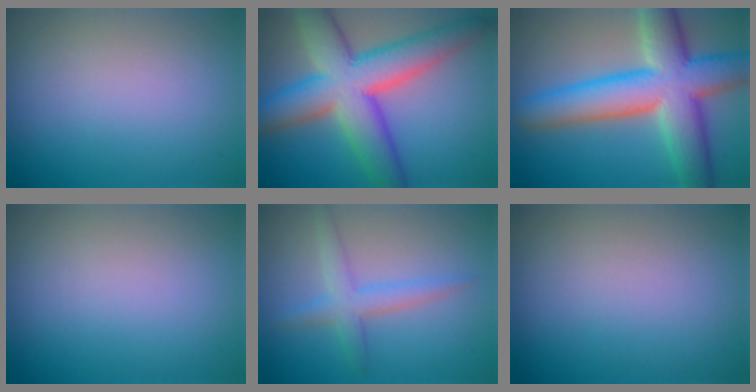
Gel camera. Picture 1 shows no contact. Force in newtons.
{"total": 10.9, "press": 10.9, "slide": 0.4}
{"total": 11.2, "press": 11.1, "slide": 0.7}
{"total": 0.0}
{"total": 2.7, "press": 2.7, "slide": 0.1}
{"total": 0.0}